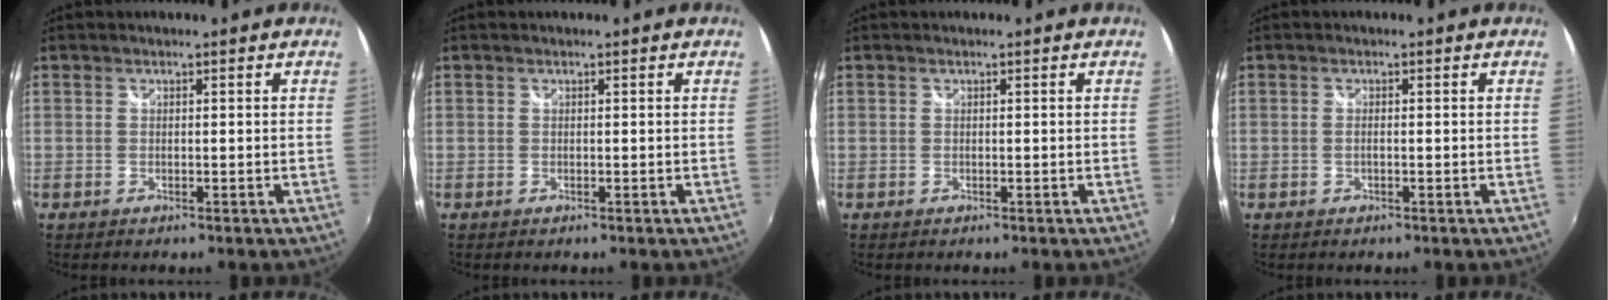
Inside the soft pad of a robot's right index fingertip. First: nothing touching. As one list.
[{"total": 0.0}, {"total": 0.0}, {"total": 0.9, "force": [-0.2, 0.1, 0.9], "torque": [-0.019, 0.001, -0.005]}]